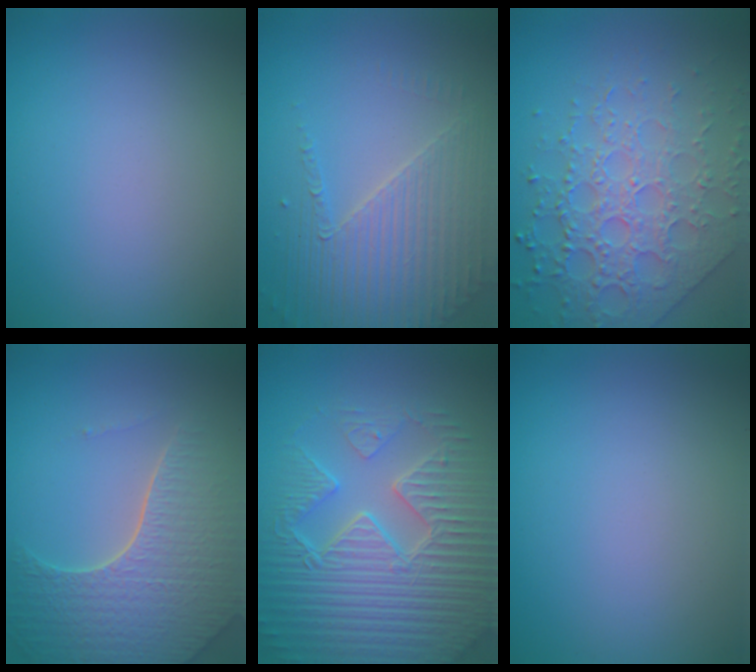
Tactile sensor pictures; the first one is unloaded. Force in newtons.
{"total": 4.0, "press": 3.8, "slide": 1.3}
{"total": 7.0, "press": 5.5, "slide": 4.3}
{"total": 7.4, "press": 5.5, "slide": 5.0}
{"total": 8.9, "press": 6.4, "slide": 6.1}
{"total": 0.0}